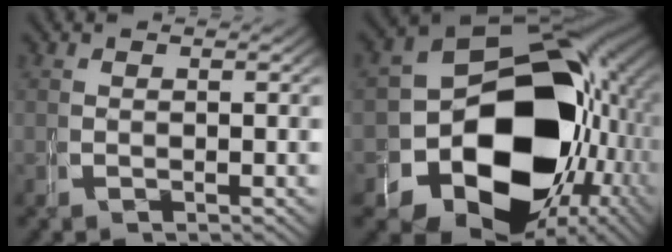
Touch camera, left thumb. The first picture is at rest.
{"total": 26.5, "force": [-3.4, 19.1, 18.1], "torque": [-0.305, -0.084, -0.033]}